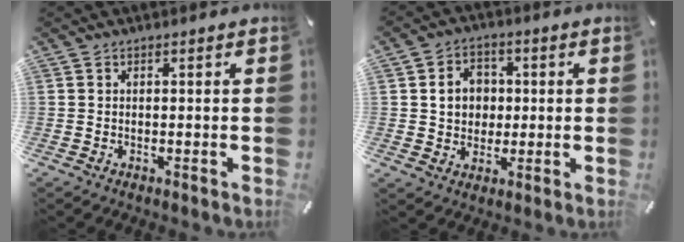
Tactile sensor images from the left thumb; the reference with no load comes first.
{"total": 7.6, "force": [0.9, 6.7, 3.3], "torque": [-0.046, 0.008, 0.013]}